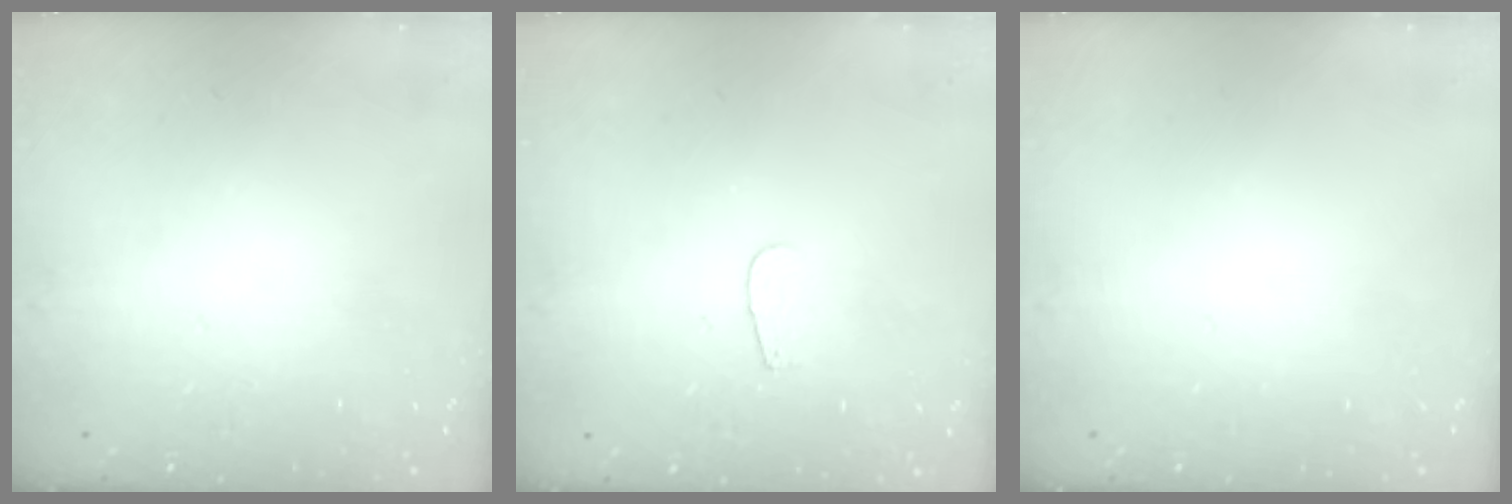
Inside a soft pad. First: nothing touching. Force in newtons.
{"total": 3.7, "press": 3.7, "slide": 0.4}
{"total": 0.0}